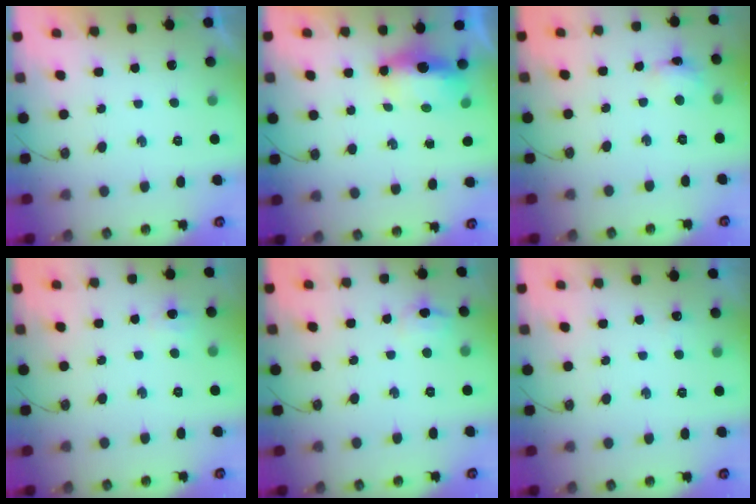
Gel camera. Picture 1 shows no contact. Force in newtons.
{"total": 6.7, "press": 6.6, "slide": 1.0}
{"total": 4.9, "press": 4.9, "slide": 0.4}
{"total": 5.5, "press": 5.4, "slide": 1.2}
{"total": 5.5, "press": 5.2, "slide": 1.9}
{"total": 3.3, "press": 3.2, "slide": 0.7}